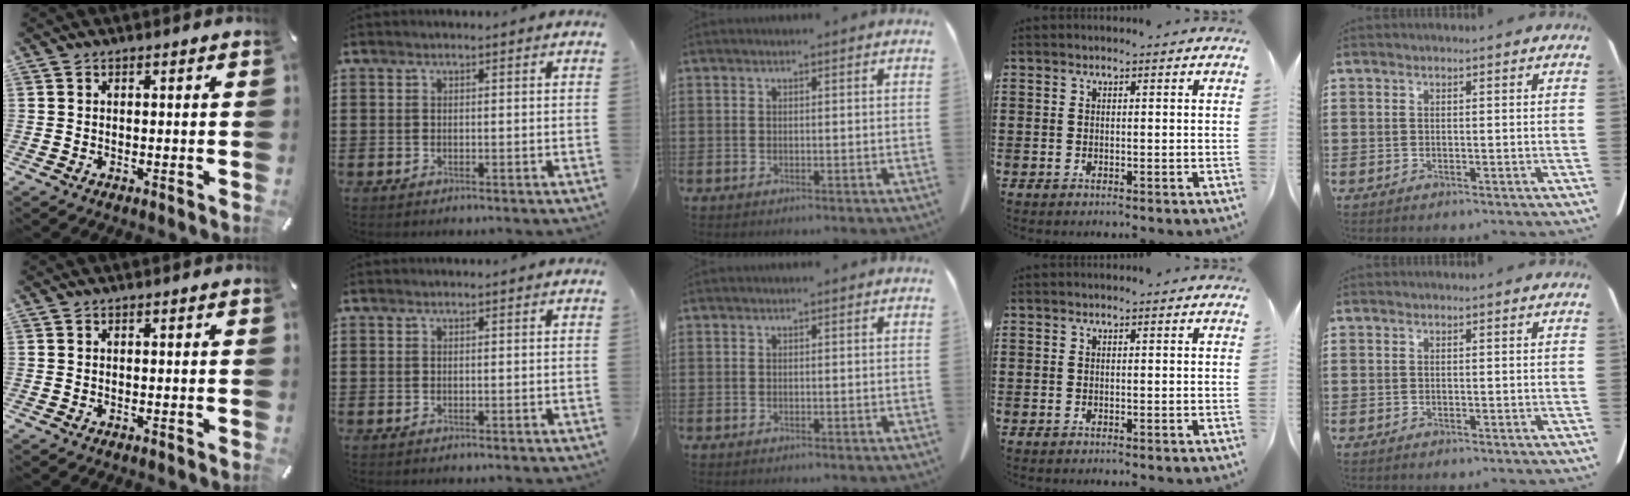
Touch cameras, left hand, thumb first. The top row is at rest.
{}